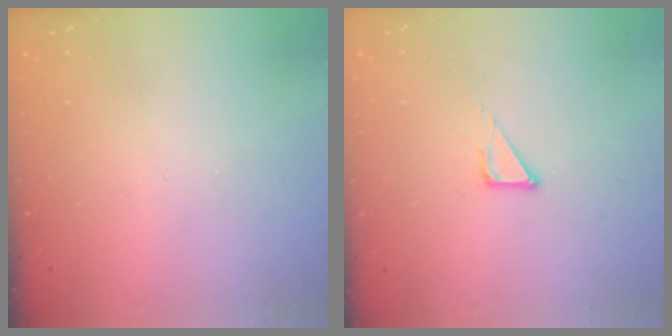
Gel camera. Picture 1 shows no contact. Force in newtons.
{"total": 3.8, "press": 3.8, "slide": 0.3}